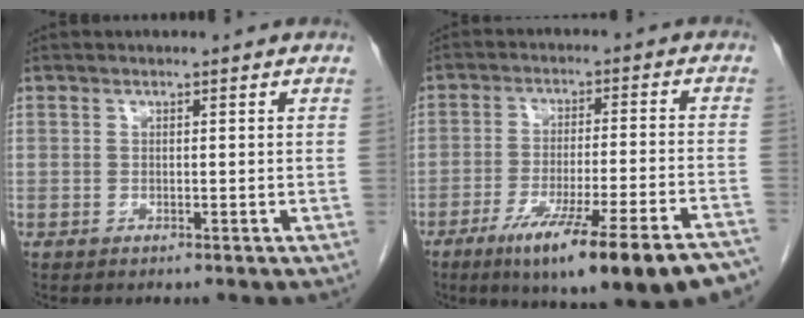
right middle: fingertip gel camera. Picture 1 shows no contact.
{"total": 20.5, "force": [-14.9, 1.2, 14.1], "torque": [-0.154, -0.015, -0.223]}